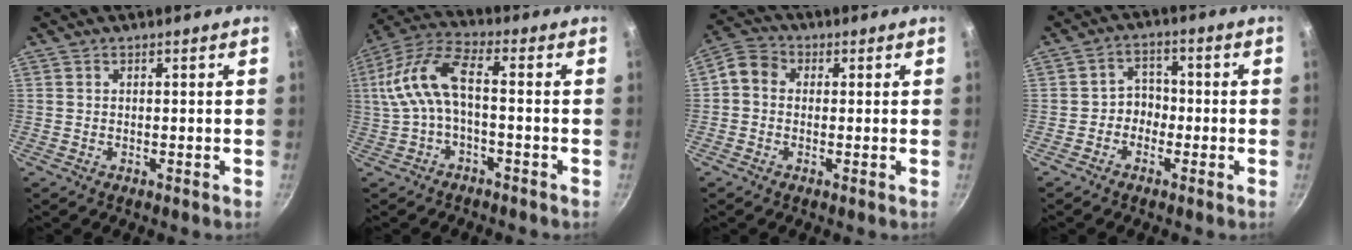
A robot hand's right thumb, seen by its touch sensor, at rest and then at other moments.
{"total": 10.7, "force": [-1.6, 4.4, 9.6], "torque": [-0.213, 0.036, -0.041]}
{"total": 4.9, "force": [-0.1, 4.1, 2.6], "torque": [-0.043, 0.016, -0.022]}
{"total": 4.0, "force": [-1.6, 3.3, 1.5], "torque": [0.010, 0.024, -0.033]}